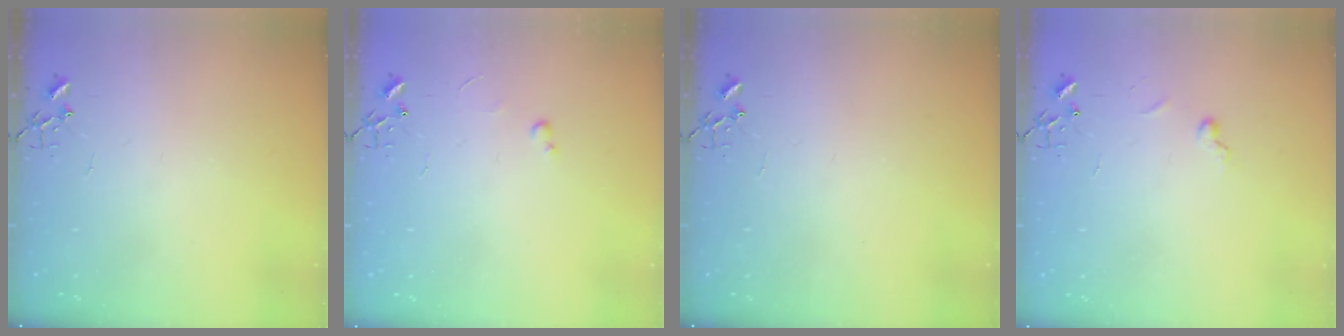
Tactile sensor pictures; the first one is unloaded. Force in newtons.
{"total": 2.4, "press": 2.3, "slide": 0.4}
{"total": 0.0}
{"total": 4.3, "press": 4.3, "slide": 0.6}